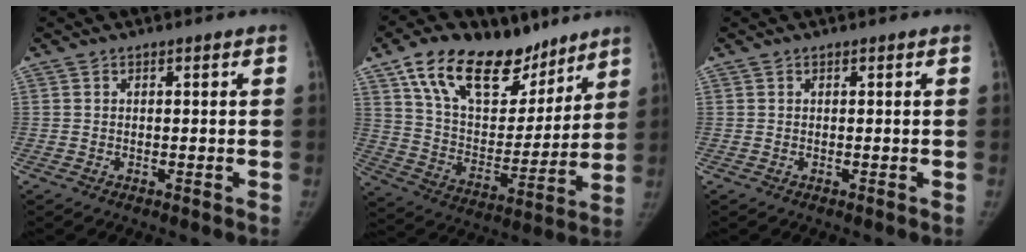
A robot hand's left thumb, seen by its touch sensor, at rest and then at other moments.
{"total": 23.9, "force": [15.5, 12.7, 13.0], "torque": [-0.179, -0.046, 0.267]}
{"total": 0.0}